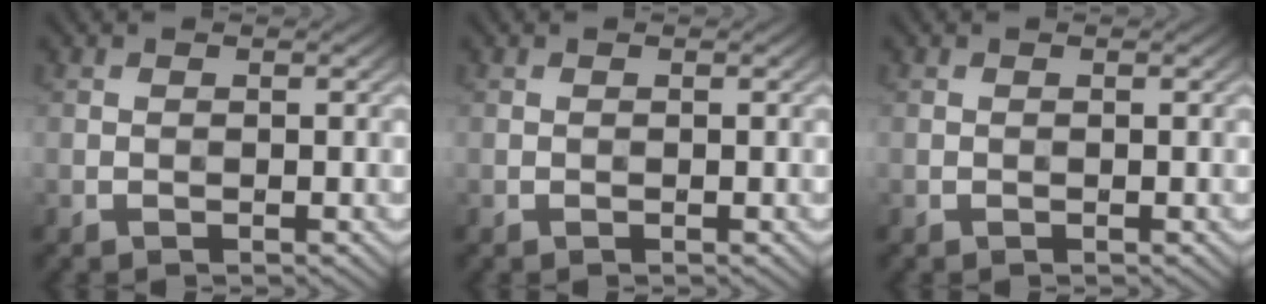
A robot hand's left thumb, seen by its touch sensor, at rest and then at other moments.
{"total": 0.0}
{"total": 0.0}